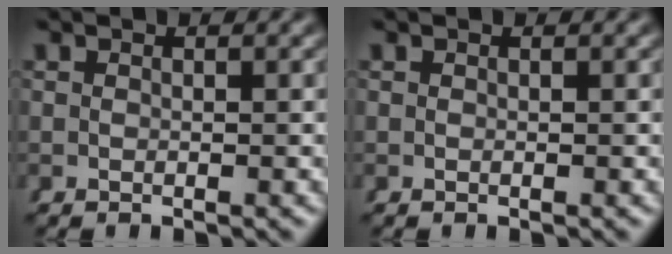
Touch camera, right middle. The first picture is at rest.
{"total": 0.0}